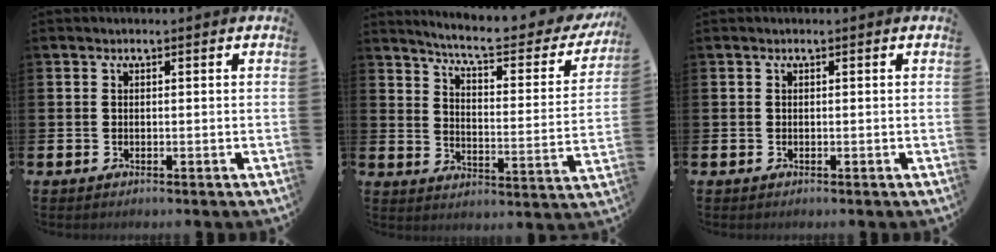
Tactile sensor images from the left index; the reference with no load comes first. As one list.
[{"total": 6.7, "force": [6.0, 0.8, 3.0], "torque": [-0.081, -0.044, 0.095]}, {"total": 0.0}]